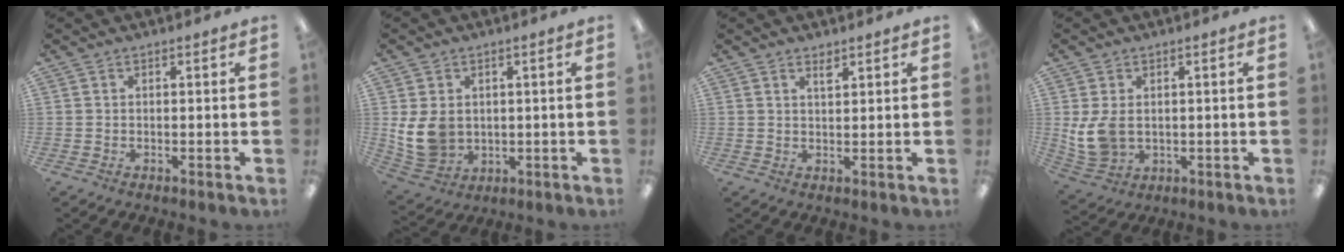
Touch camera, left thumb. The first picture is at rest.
{"total": 9.2, "force": [1.0, 7.4, 5.3], "torque": [-0.132, 0.003, 0.022]}
{"total": 2.1, "force": [1.7, 0.5, 0.9], "torque": [-0.014, -0.004, 0.031]}
{"total": 7.4, "force": [0.7, 5.4, 5.0], "torque": [-0.122, 0.002, 0.016]}